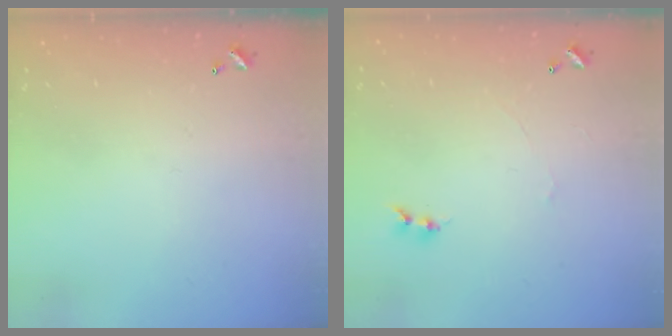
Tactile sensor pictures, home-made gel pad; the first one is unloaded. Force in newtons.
{"total": 0.0}